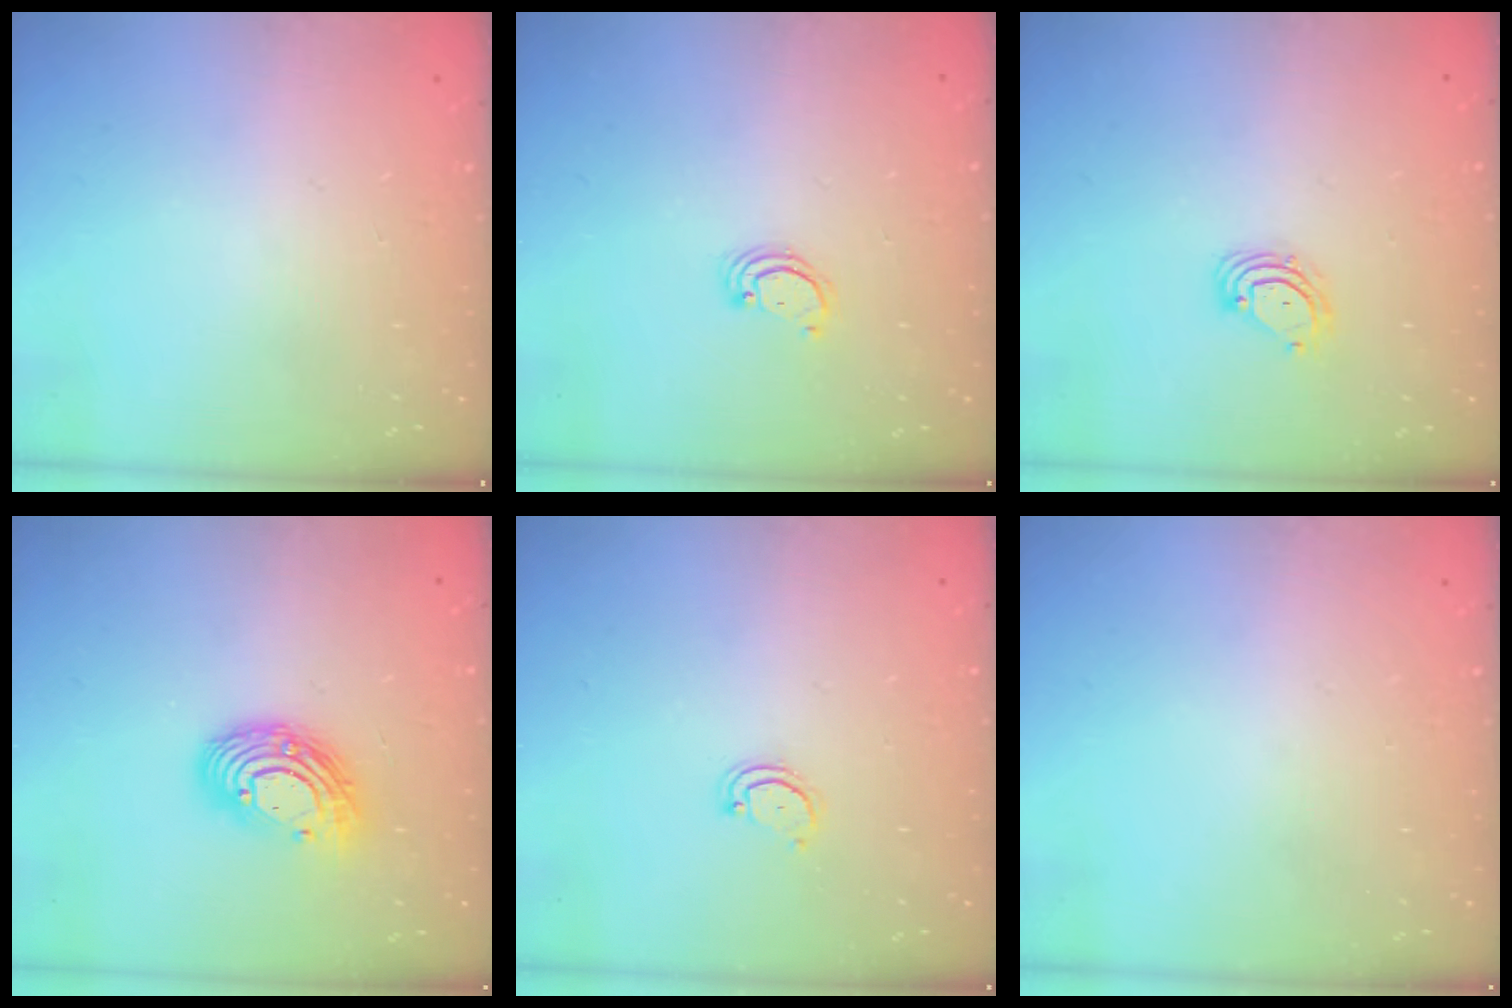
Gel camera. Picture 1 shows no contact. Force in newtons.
{"total": 1.7, "press": 1.7, "slide": 0.1}
{"total": 4.7, "press": 4.7, "slide": 0.6}
{"total": 11.5, "press": 11.5, "slide": 0.2}
{"total": 3.3, "press": 3.3, "slide": 0.5}
{"total": 0.0}